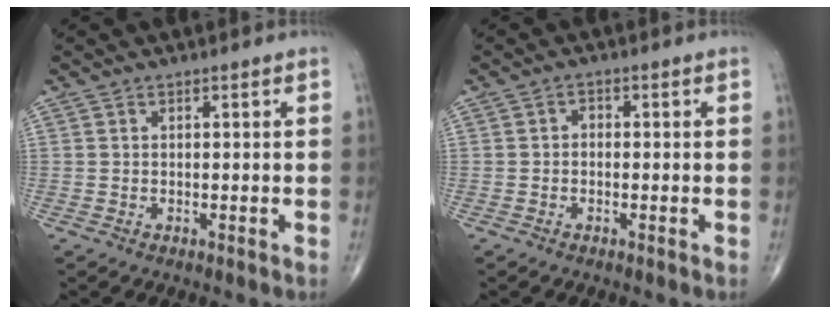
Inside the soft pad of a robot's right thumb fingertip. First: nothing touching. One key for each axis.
{"total": 1.4, "fx": -0.2, "fy": 1.0, "fz": 0.8, "tx": -0.006, "ty": 0.005, "tz": -0.009}